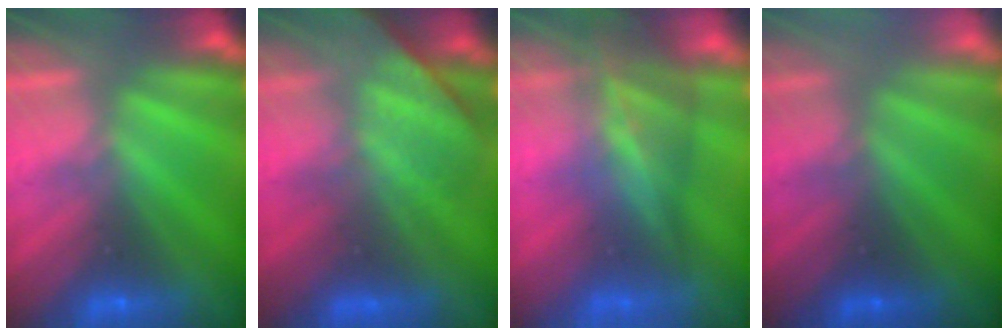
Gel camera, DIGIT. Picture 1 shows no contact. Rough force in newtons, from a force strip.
{"total": 9.4}
{"total": 7.9}
{"total": 2.3}